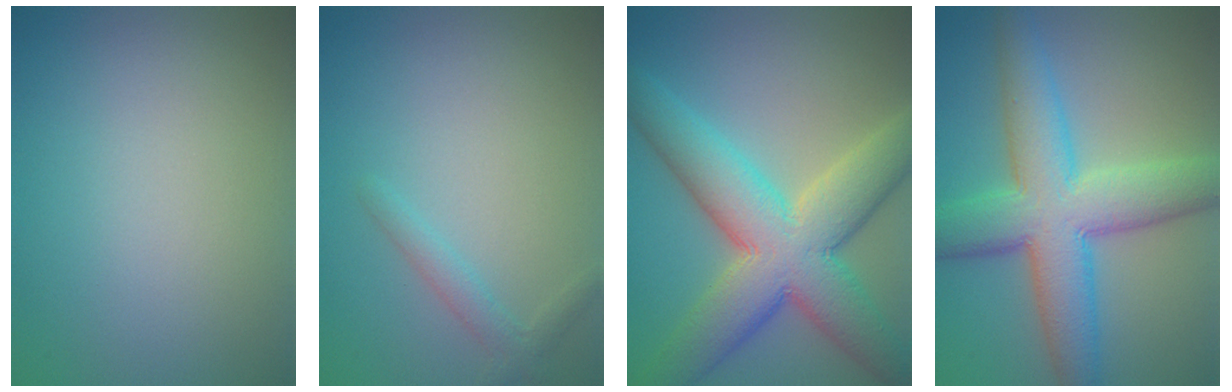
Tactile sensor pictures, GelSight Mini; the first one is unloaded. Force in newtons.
{"total": 1.6, "press": 1.6, "slide": 0.1}
{"total": 10.9, "press": 10.9, "slide": 0.2}
{"total": 9.3, "press": 9.3, "slide": 0.1}